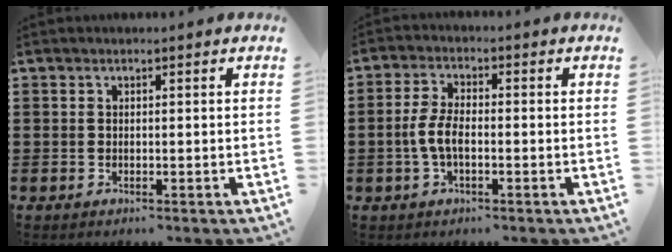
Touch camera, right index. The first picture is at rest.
{"total": 4.7, "force": [-1.1, 2.0, 4.1], "torque": [-0.101, -0.002, -0.027]}